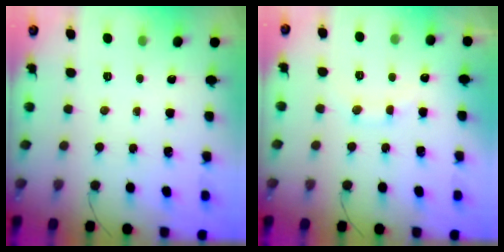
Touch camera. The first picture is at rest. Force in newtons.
{"total": 7.3, "press": 7.3, "slide": 0.6}